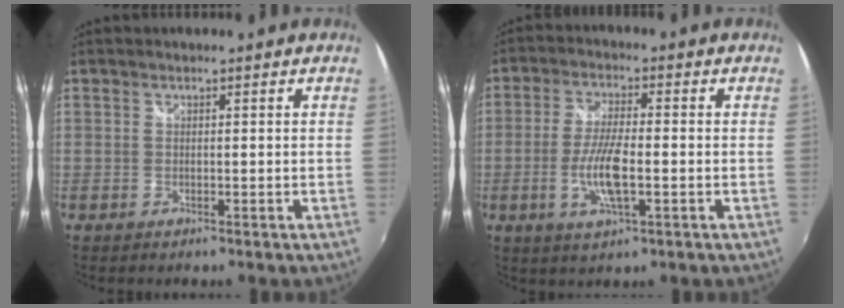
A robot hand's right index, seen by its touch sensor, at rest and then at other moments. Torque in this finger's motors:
{"motor_torque": [1.22, -0.12, 0.73, 0.08]}